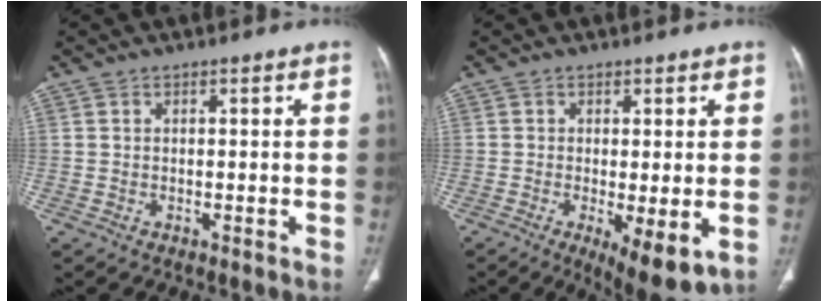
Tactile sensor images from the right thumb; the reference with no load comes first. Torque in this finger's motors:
{"motor_torque": [-0.46, 0.20, 0.01, 0.01, 0.01]}